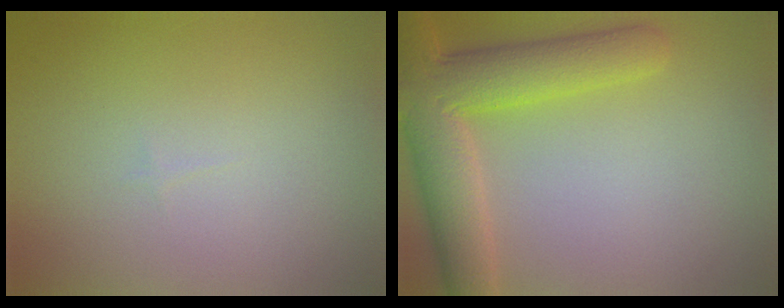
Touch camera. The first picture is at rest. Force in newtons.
{"total": 7.9, "press": 7.9, "slide": 0.3}